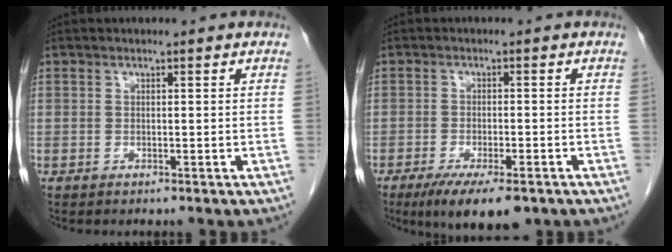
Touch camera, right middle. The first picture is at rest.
{"total": 9.0, "force": [-6.1, 2.3, 6.3], "torque": [-0.098, -0.019, -0.092]}